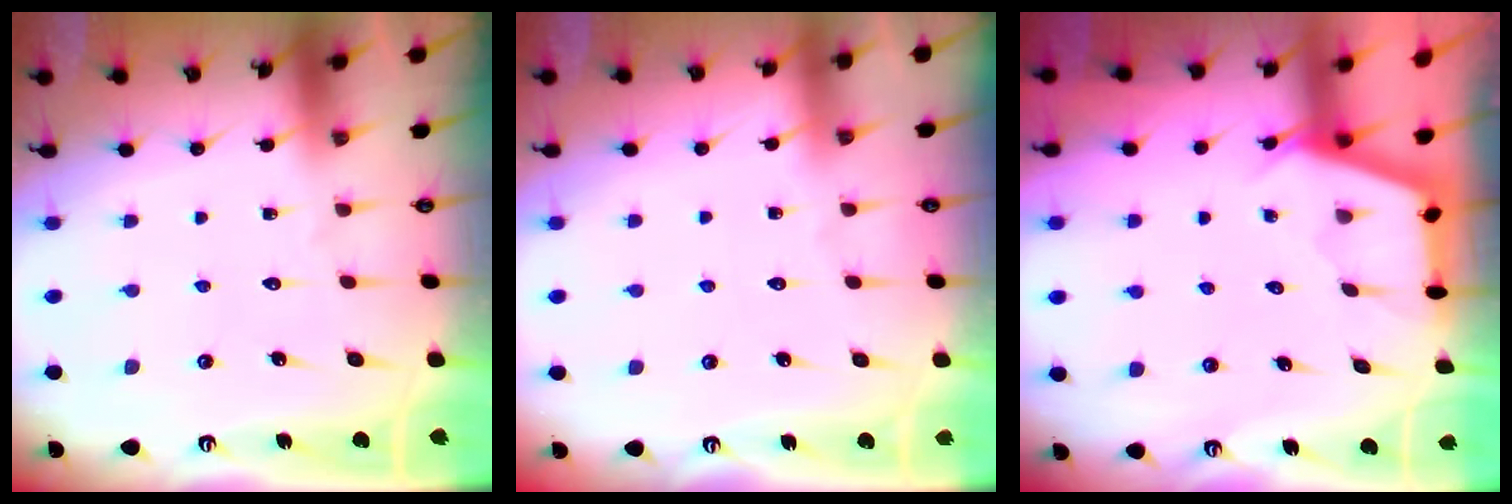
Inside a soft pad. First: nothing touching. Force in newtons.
{"total": 1.4, "press": 1.4, "slide": 0.3}
{"total": 2.9, "press": 2.9, "slide": 0.3}